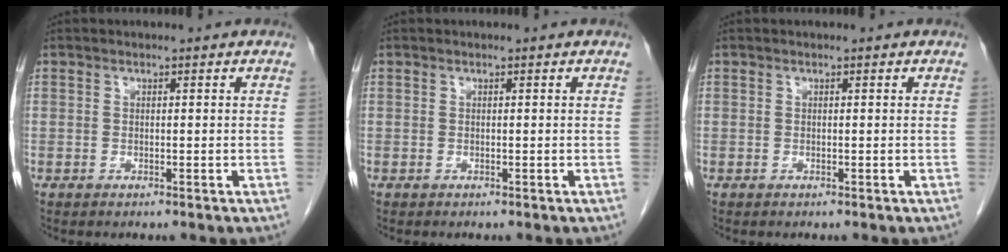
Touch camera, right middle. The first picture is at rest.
{"total": 0.0}
{"total": 0.0}